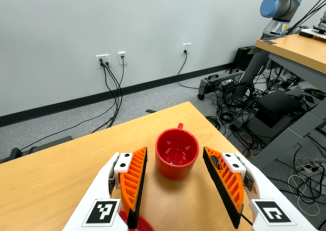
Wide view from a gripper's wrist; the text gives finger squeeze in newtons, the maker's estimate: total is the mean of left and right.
{"total": 1.8, "left": 0.3, "right": 3.2}